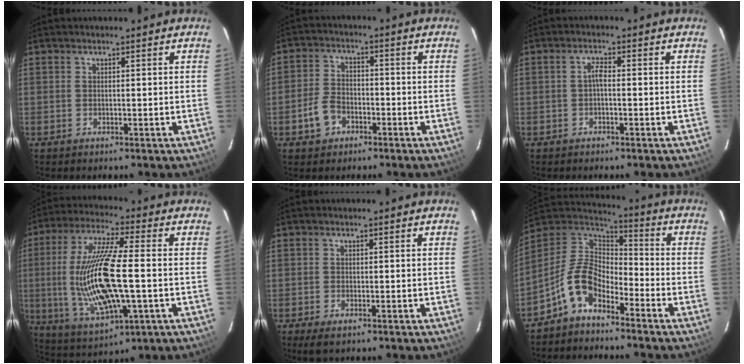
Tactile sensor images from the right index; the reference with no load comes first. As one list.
[{"total": 5.7, "force": [-2.8, 4.2, 2.7], "torque": [-0.068, 0.014, -0.047]}, {"total": 1.5, "force": [-0.5, 0.5, 1.4], "torque": [-0.028, 0.007, -0.011]}, {"total": 19.0, "force": [-2.0, 5.0, 18.2], "torque": [-0.360, -0.012, -0.027]}, {"total": 2.8, "force": [-1.8, 1.1, 1.8], "torque": [-0.040, -0.011, -0.032]}, {"total": 10.7, "force": [-6.3, 5.8, 6.5], "torque": [-0.145, 0.027, -0.133]}]